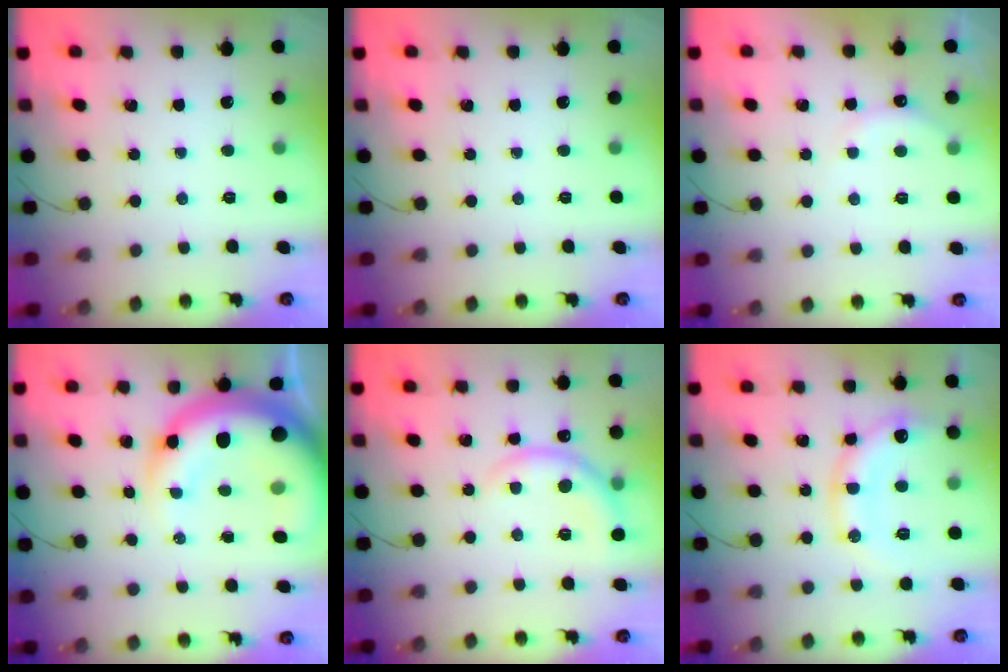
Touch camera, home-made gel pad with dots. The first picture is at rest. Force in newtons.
{"total": 0.0}
{"total": 6.1, "press": 6.0, "slide": 0.9}
{"total": 17.1, "press": 16.7, "slide": 3.6}
{"total": 7.2, "press": 7.1, "slide": 0.5}
{"total": 14.2, "press": 14.1, "slide": 1.9}